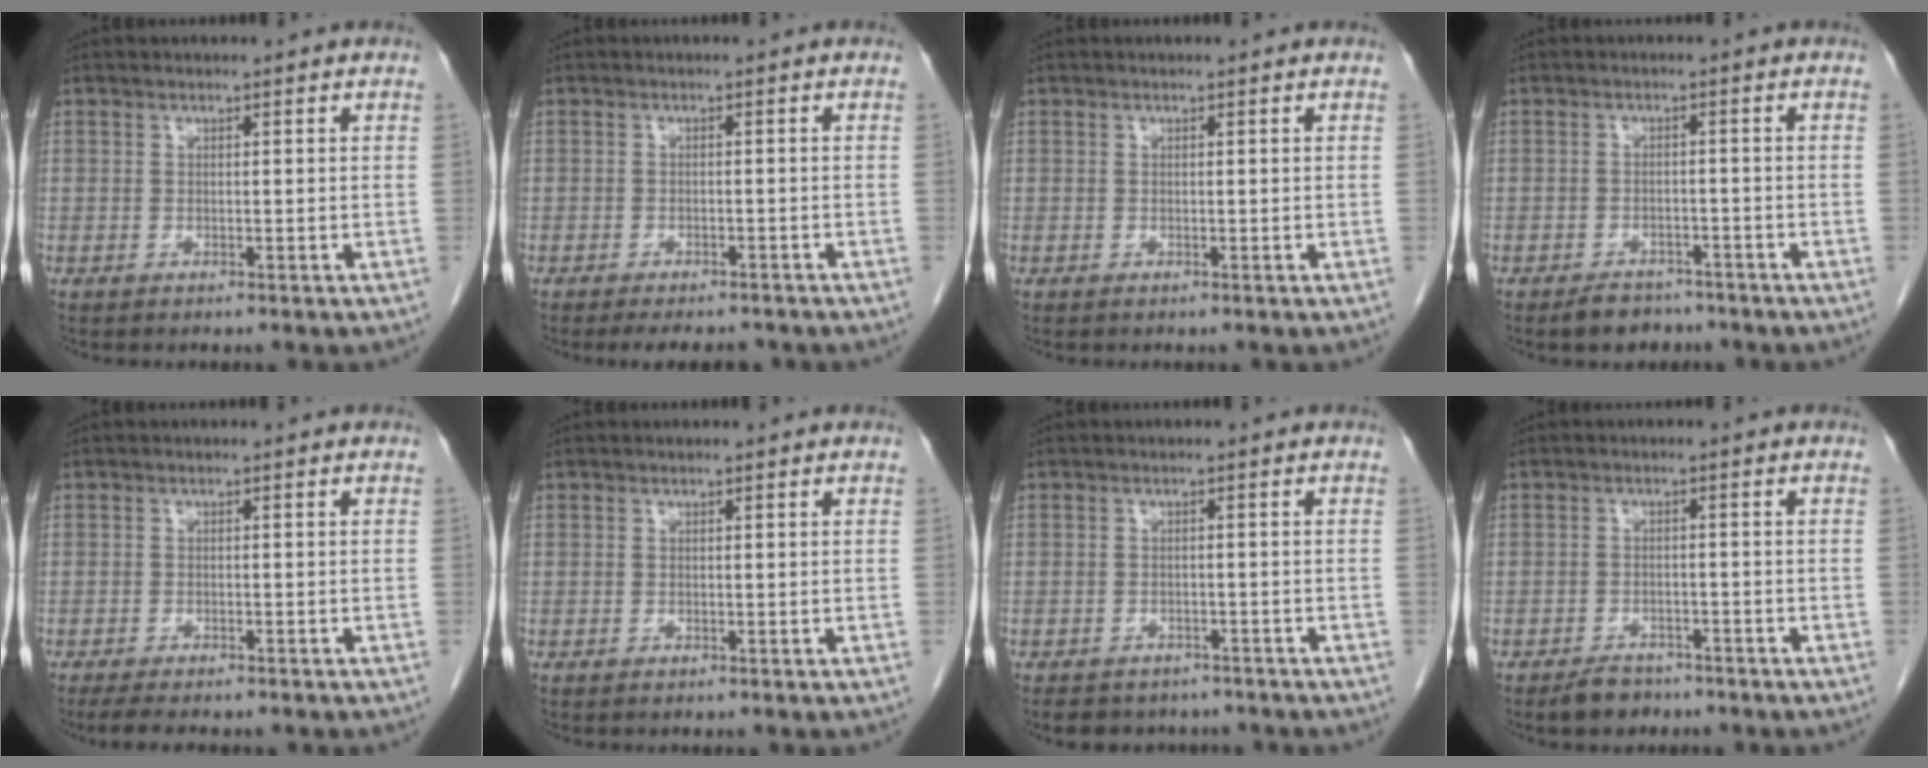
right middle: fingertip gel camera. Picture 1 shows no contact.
{"total": 5.8, "force": [-5.0, 2.0, 2.0], "torque": [-0.024, -0.007, -0.065]}
{"total": 0.0}
{"total": 3.9, "force": [-3.2, 2.0, 0.9], "torque": [-0.021, 0.001, -0.045]}
{"total": 5.9, "force": [-4.8, 1.4, 3.0], "torque": [-0.046, -0.011, -0.066]}
{"total": 0.0}
{"total": 6.8, "force": [-5.7, 3.3, 1.5], "torque": [-0.017, 0.006, -0.067]}
{"total": 3.4, "force": [-2.7, 1.7, 1.0], "torque": [-0.023, 0.000, -0.039]}